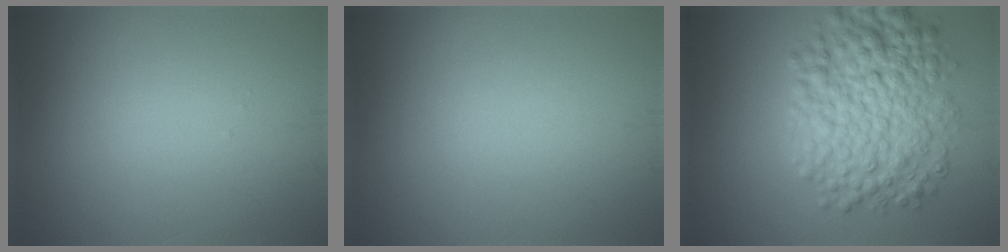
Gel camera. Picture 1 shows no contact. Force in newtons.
{"total": 0.0}
{"total": 8.0, "press": 8.0, "slide": 0.1}